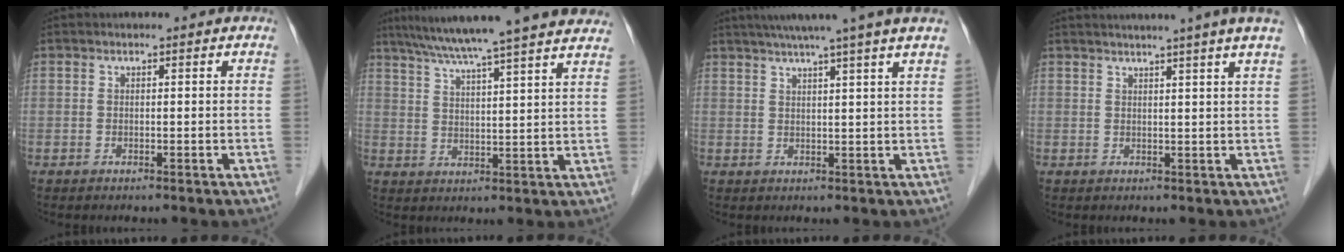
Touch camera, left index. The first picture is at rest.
{"total": 21.5, "force": [18.6, -0.4, 10.8], "torque": [-0.181, 0.010, 0.246]}
{"total": 10.6, "force": [8.5, -1.8, 6.1], "torque": [-0.091, 0.016, 0.102]}
{"total": 7.0, "force": [5.7, -1.6, 3.6], "torque": [-0.043, 0.012, 0.057]}